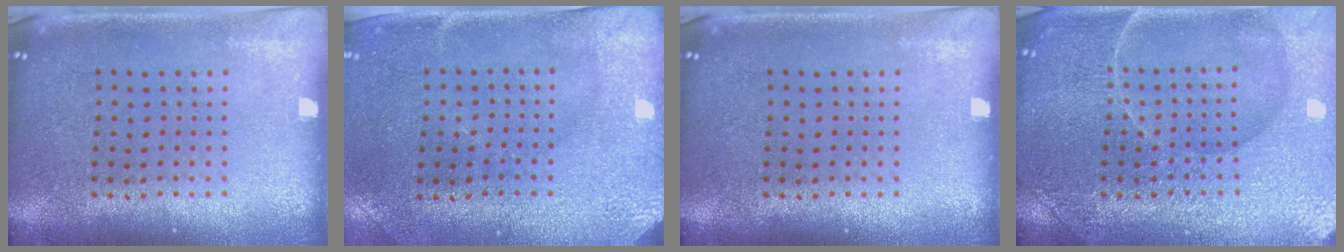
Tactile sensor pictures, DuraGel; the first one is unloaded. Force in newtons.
{"total": 3.0, "press": 2.4, "slide": 1.8}
{"total": 0.0}
{"total": 4.3, "press": 4.2, "slide": 0.5}